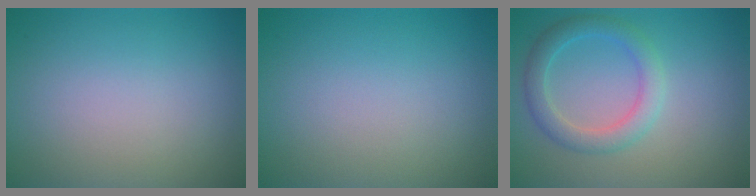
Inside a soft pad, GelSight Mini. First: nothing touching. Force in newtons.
{"total": 0.0}
{"total": 3.1, "press": 3.1, "slide": 0.1}